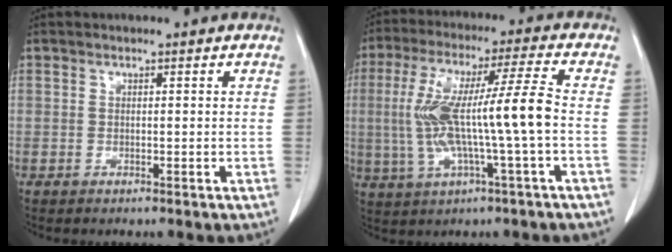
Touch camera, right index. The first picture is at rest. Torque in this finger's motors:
{"motor_torque": [1.76, -0.21, 0.78, 0.21]}